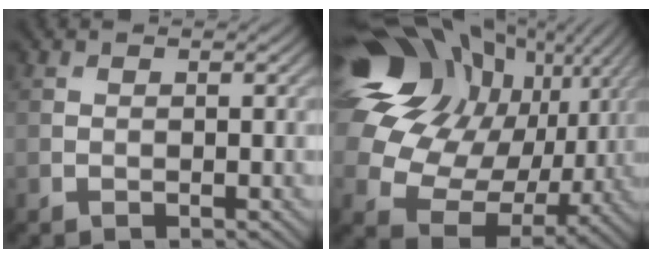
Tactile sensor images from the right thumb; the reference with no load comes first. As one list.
[{"total": 22.6, "force": [6.4, 17.5, 12.8], "torque": [-0.335, 0.006, 0.136]}]